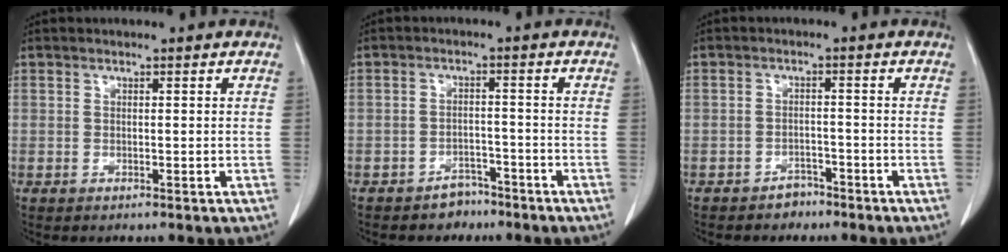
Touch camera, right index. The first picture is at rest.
{"total": 3.8, "force": [-3.0, 2.2, 0.5], "torque": [-0.009, 0.011, -0.039]}
{"total": 2.7, "force": [-2.2, 1.5, 0.5], "torque": [-0.011, 0.007, -0.028]}